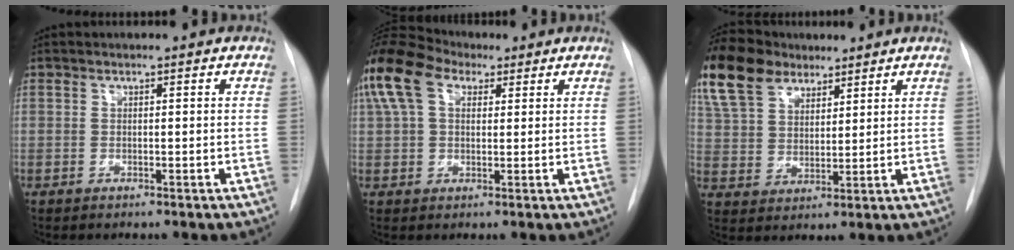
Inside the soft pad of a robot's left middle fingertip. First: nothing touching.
{"total": 13.3, "force": [6.6, 8.0, 8.4], "torque": [-0.208, 0.059, 0.123]}
{"total": 15.6, "force": [11.2, 8.4, 6.9], "torque": [-0.171, 0.042, 0.213]}